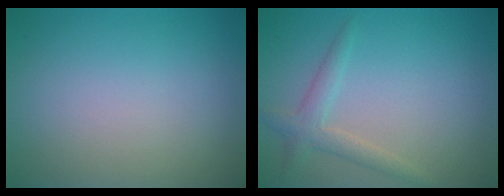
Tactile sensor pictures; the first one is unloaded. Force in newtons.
{"total": 2.1, "press": 2.1, "slide": 0.0}